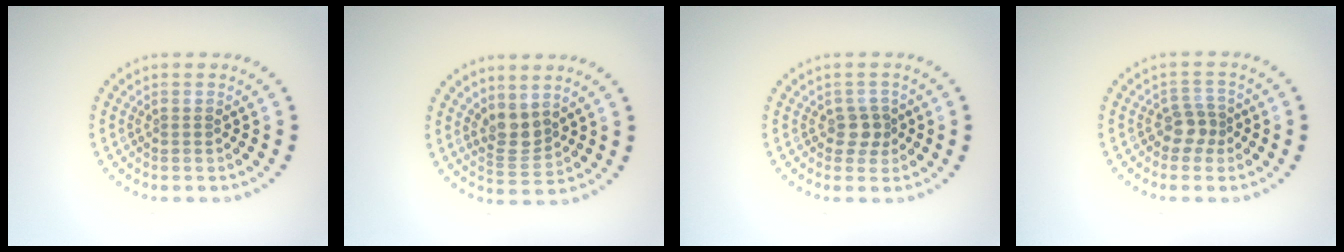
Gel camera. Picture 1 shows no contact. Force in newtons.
{"total": 2.7, "press": 2.2, "slide": 1.6}
{"total": 1.8, "press": 1.5, "slide": 1.0}
{"total": 2.0, "press": 1.7, "slide": 1.1}